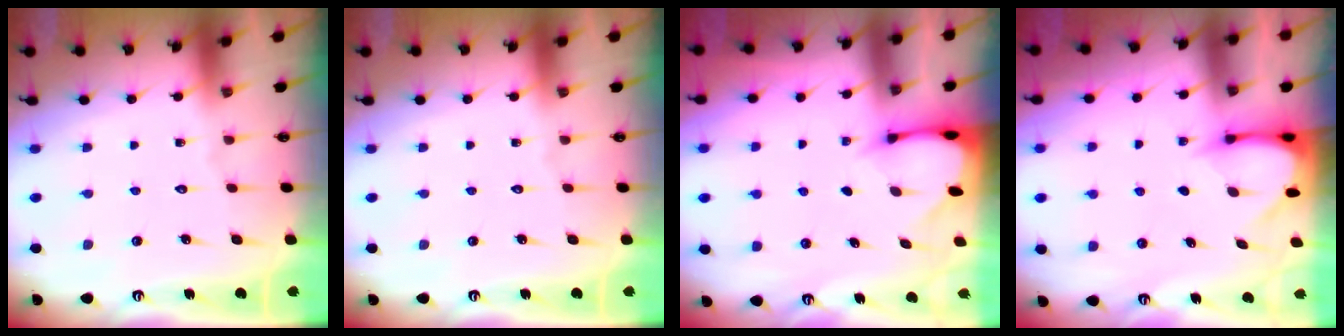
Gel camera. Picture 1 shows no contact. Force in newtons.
{"total": 0.0}
{"total": 2.4, "press": 2.4, "slide": 0.1}
{"total": 3.6, "press": 3.6, "slide": 0.3}